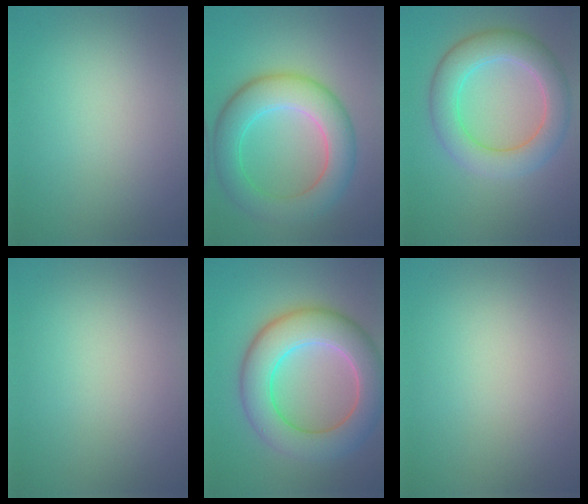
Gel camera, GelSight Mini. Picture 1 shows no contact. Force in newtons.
{"total": 7.0, "press": 7.0, "slide": 0.2}
{"total": 6.1, "press": 6.1, "slide": 0.3}
{"total": 0.0}
{"total": 8.9, "press": 8.9, "slide": 0.6}
{"total": 0.0}